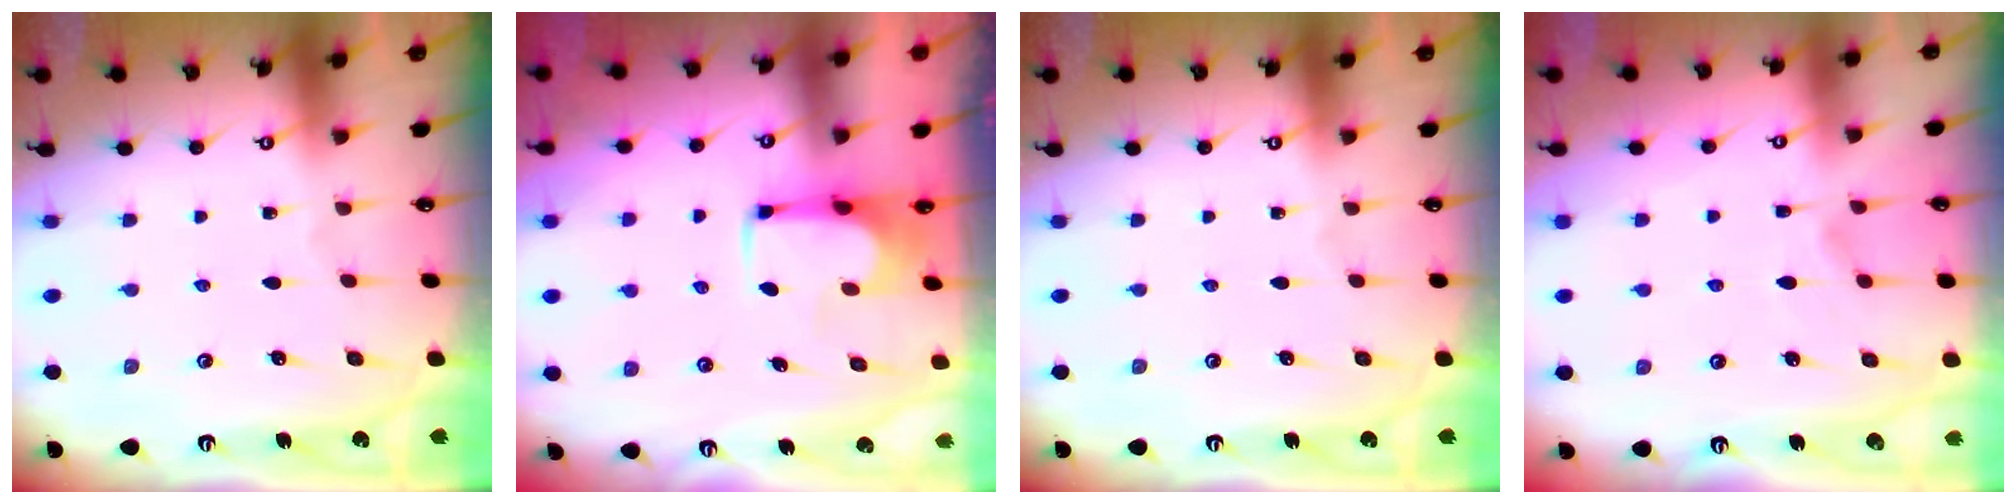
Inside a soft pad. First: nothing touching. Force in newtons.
{"total": 1.3, "press": 1.2, "slide": 0.5}
{"total": 0.0}
{"total": 2.9, "press": 2.6, "slide": 1.2}